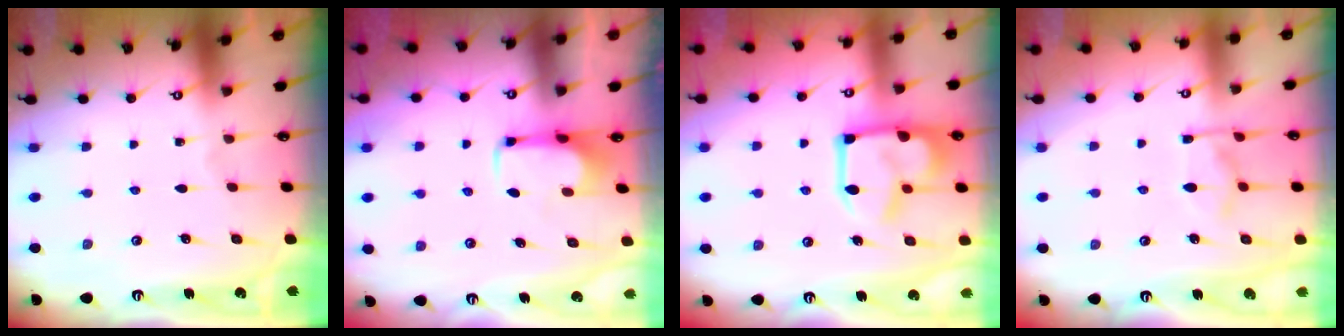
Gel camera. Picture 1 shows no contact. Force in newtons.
{"total": 2.0, "press": 1.9, "slide": 0.4}
{"total": 15.6, "press": 15.6, "slide": 1.2}
{"total": 9.7, "press": 9.6, "slide": 1.1}